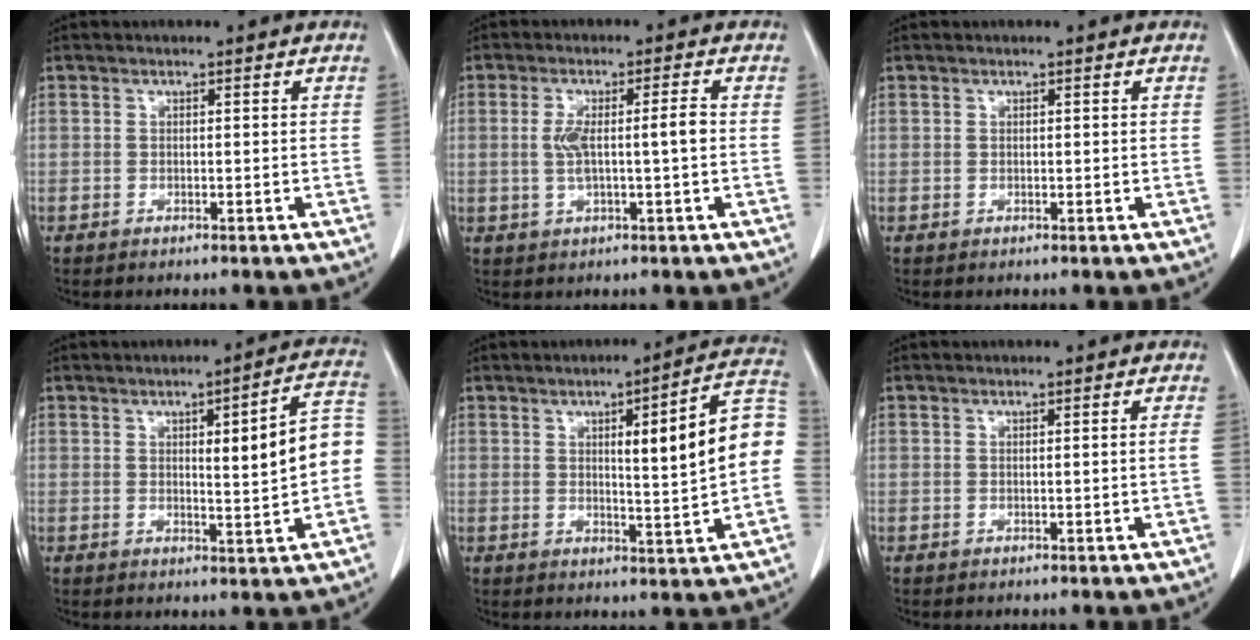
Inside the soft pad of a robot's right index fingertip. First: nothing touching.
{"total": 5.6, "force": [0.0, 0.4, 5.5], "torque": [-0.106, 0.010, 0.003]}
{"total": 0.0}
{"total": 10.3, "force": [0.4, 1.3, 10.2], "torque": [-0.125, 0.022, 0.007]}
{"total": 13.7, "force": [1.4, 1.2, 13.6], "torque": [-0.174, 0.023, 0.018]}
{"total": 1.0, "force": [0.1, -0.3, 0.9], "torque": [-0.014, -0.001, 0.005]}